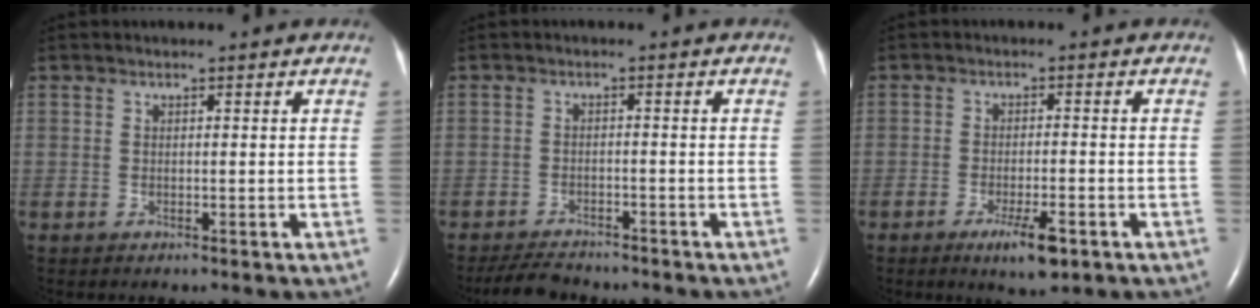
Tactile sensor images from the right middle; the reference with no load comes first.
{"total": 5.3, "force": [-5.0, 1.2, 1.5], "torque": [-0.028, -0.015, -0.081]}
{"total": 5.4, "force": [-3.0, 1.1, 4.3], "torque": [-0.078, -0.007, -0.044]}